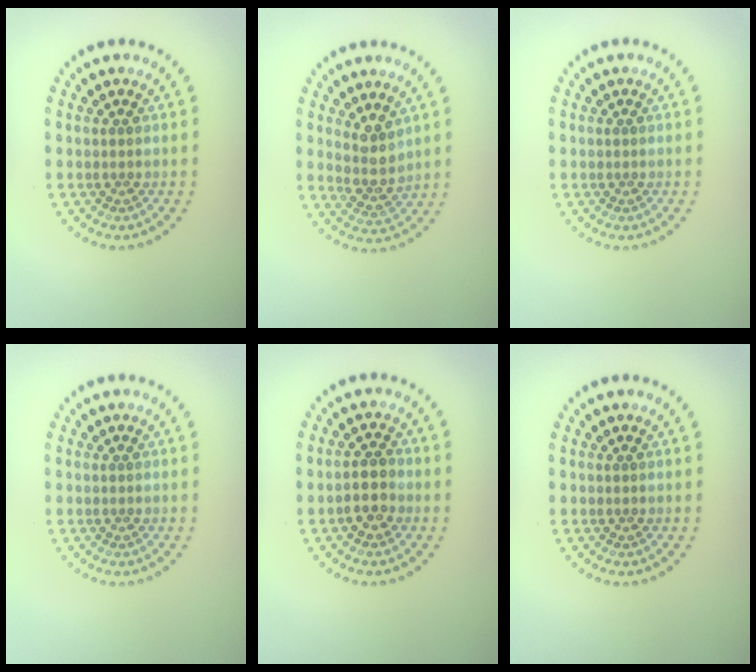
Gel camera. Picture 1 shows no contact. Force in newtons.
{"total": 3.0, "press": 2.4, "slide": 1.7}
{"total": 0.0}
{"total": 0.0}
{"total": 2.5, "press": 2.3, "slide": 0.9}
{"total": 0.0}